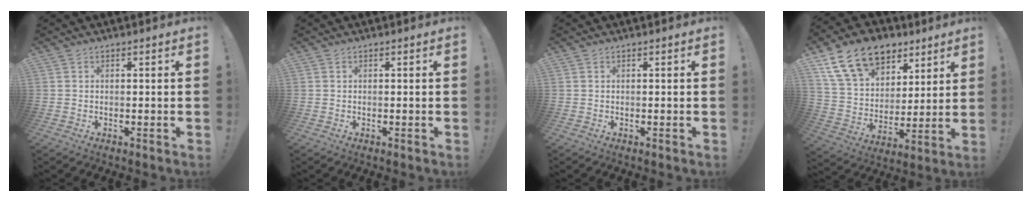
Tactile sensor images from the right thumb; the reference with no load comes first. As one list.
[{"total": 0.0}, {"total": 0.0}, {"total": 19.1, "force": [11.3, 12.5, 8.9], "torque": [-0.148, -0.058, 0.220]}]